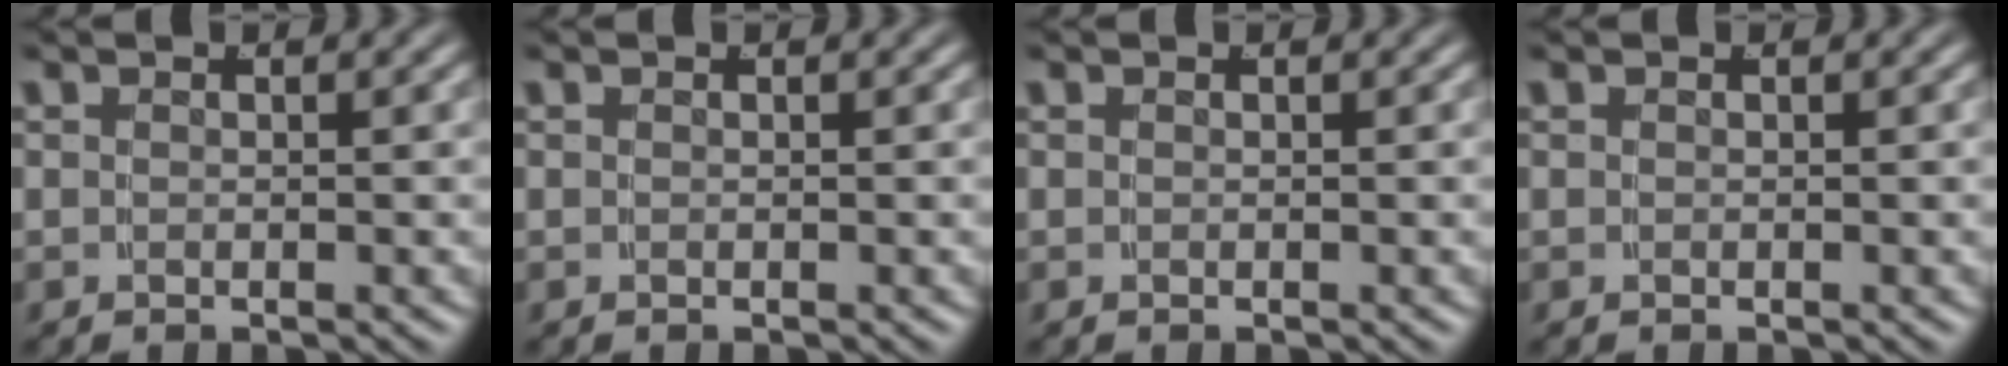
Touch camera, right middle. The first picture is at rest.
{"total": 0.0}
{"total": 0.0}
{"total": 0.0}